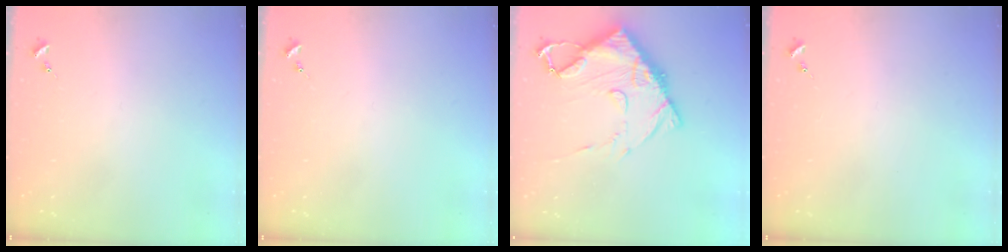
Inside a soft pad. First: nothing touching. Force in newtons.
{"total": 0.0}
{"total": 14.3, "press": 14.2, "slide": 1.3}
{"total": 0.0}